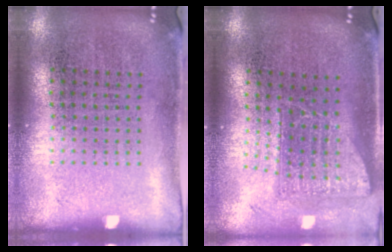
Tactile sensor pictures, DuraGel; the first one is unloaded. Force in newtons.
{"total": 1.7, "press": 1.4, "slide": 1.0}